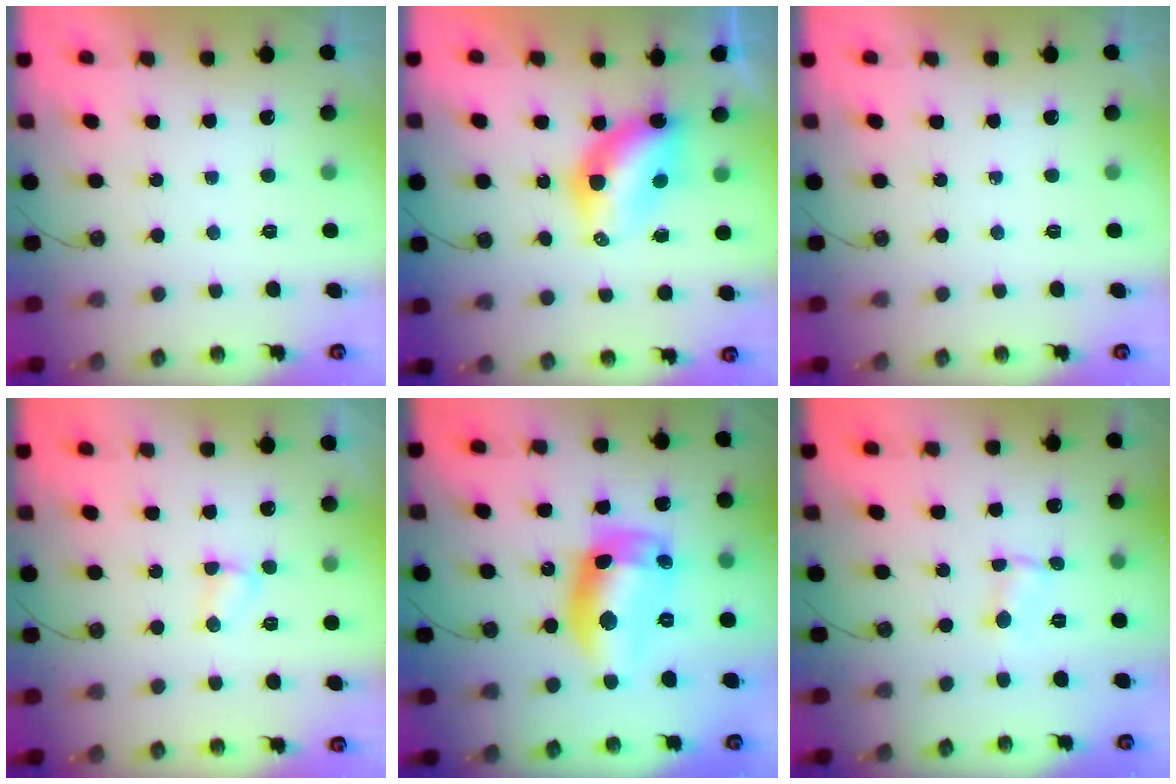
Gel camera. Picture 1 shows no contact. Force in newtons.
{"total": 7.9, "press": 7.8, "slide": 0.7}
{"total": 0.0}
{"total": 2.9, "press": 2.9, "slide": 0.3}
{"total": 17.3, "press": 16.6, "slide": 4.7}
{"total": 0.6, "press": 0.6, "slide": 0.1}